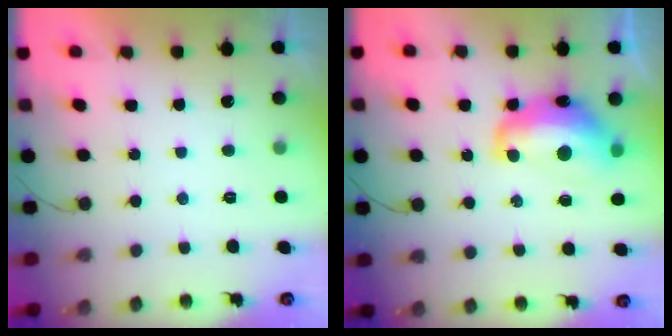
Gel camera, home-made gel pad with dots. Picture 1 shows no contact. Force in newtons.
{"total": 13.7, "press": 13.6, "slide": 1.2}